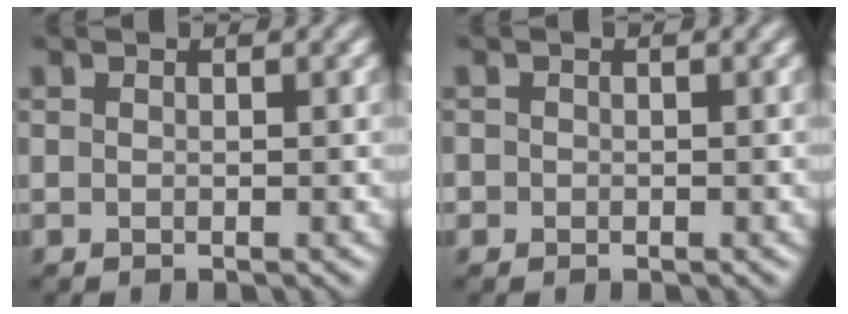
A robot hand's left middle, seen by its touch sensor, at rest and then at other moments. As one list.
[{"total": 0.7, "force": [-0.4, -0.2, -0.5], "torque": [0.000, 0.004, 0.002]}]